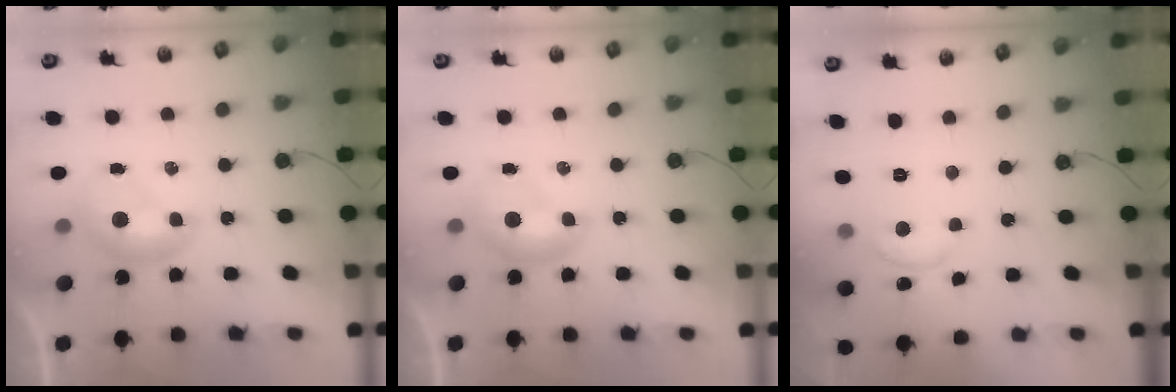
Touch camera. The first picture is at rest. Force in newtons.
{"total": 0.0}
{"total": 1.7, "press": 1.7, "slide": 0.4}